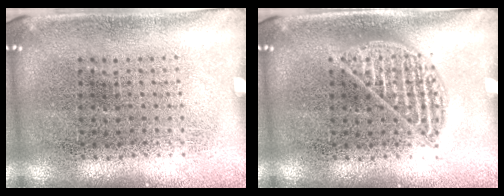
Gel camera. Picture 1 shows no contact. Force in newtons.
{"total": 0.9, "press": 0.9, "slide": 0.0}